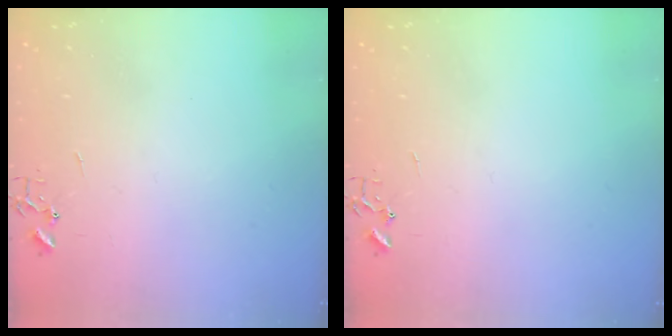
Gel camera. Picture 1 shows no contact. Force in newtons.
{"total": 0.0}